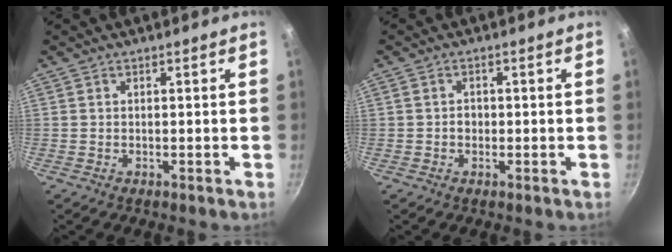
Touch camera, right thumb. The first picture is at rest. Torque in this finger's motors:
{"motor_torque": [-0.34, 0.13, 0.55, -0.51, 0.00]}